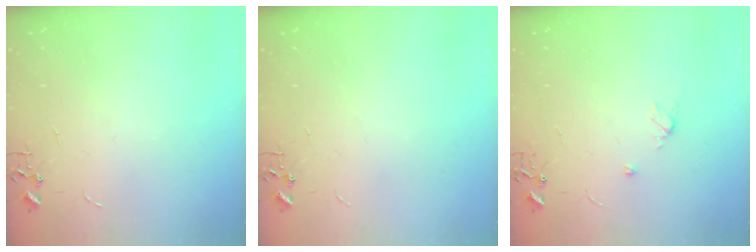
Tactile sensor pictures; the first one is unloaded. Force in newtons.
{"total": 0.0}
{"total": 5.6, "press": 5.6, "slide": 0.6}